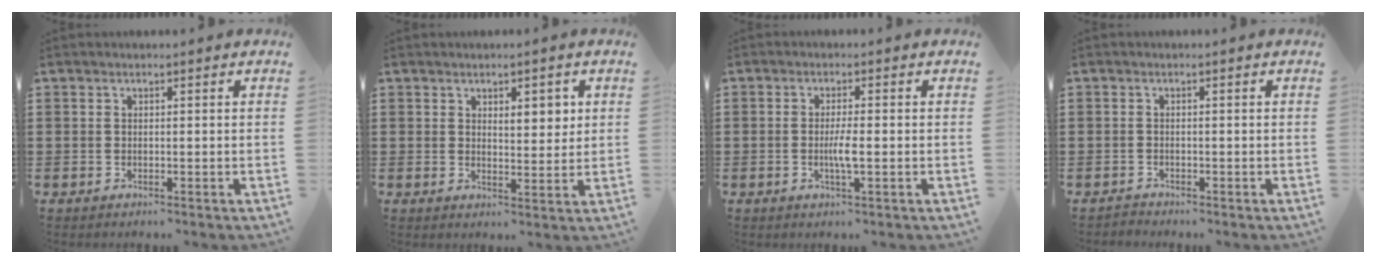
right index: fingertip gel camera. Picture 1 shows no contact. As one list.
[{"total": 3.6, "force": [1.8, 1.7, 2.6], "torque": [-0.030, 0.000, 0.025]}, {"total": 3.2, "force": [-0.8, 0.0, 3.1], "torque": [-0.061, -0.011, -0.016]}, {"total": 1.0, "force": [-0.9, 0.3, -0.2], "torque": [0.001, 0.005, -0.022]}]